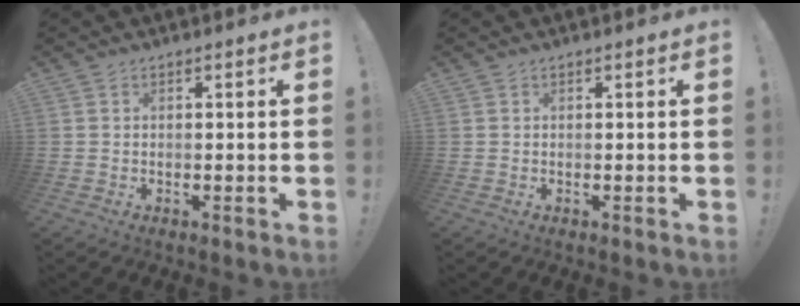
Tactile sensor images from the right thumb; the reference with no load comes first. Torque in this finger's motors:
{"motor_torque": [-0.07, 0.10, 0.17, -0.05, -0.02]}